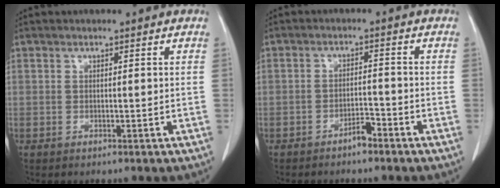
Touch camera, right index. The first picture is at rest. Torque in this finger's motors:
{"motor_torque": [0.44, -0.33, 0.01, 0.03]}